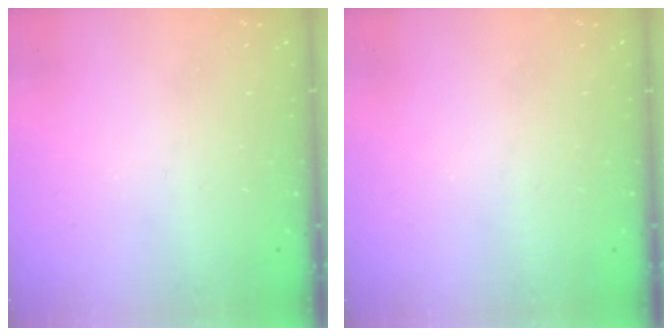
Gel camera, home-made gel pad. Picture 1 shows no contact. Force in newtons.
{"total": 0.0}